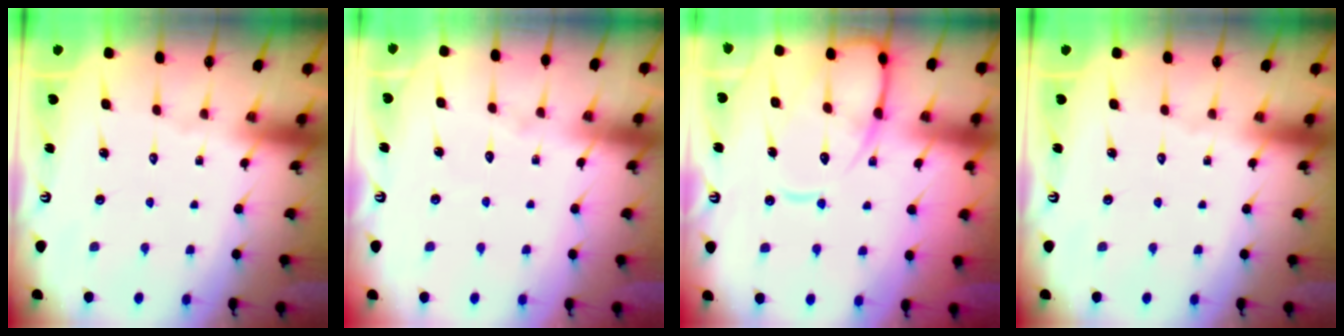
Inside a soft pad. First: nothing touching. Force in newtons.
{"total": 4.1, "press": 4.1, "slide": 0.5}
{"total": 12.3, "press": 12.2, "slide": 1.5}
{"total": 0.0}